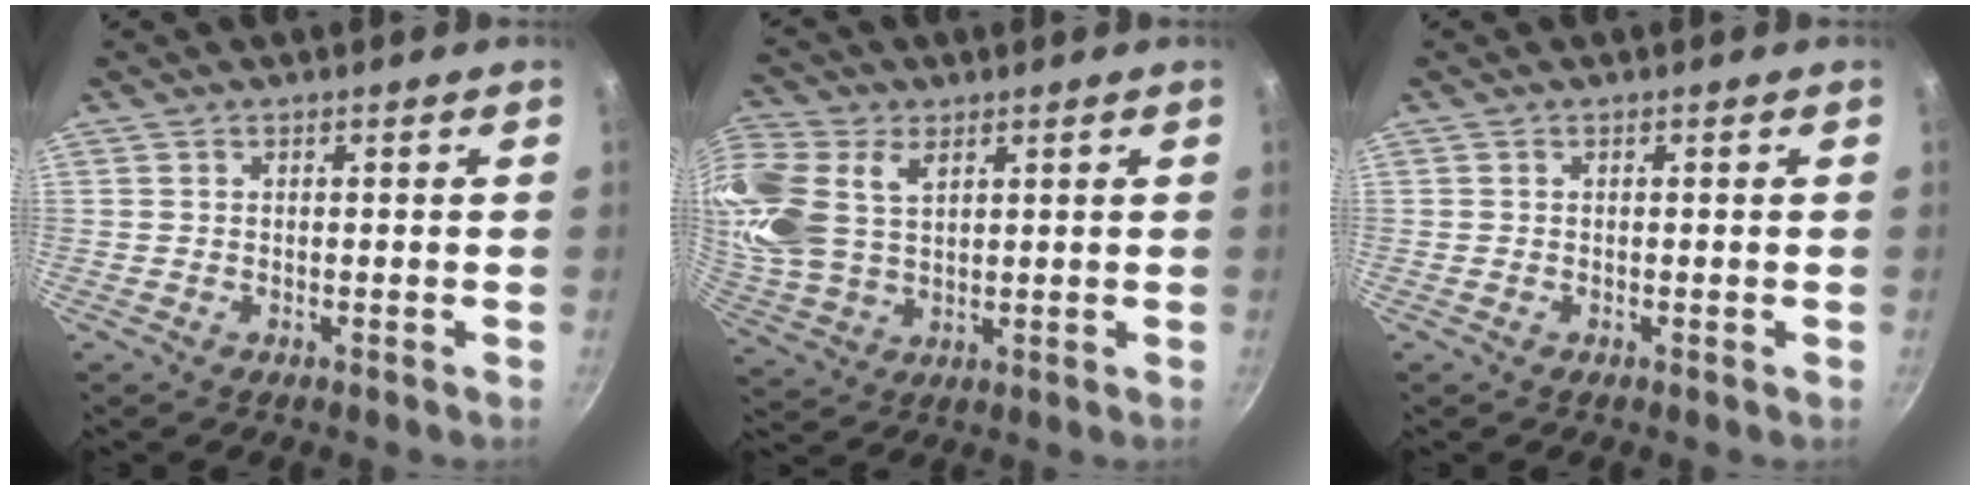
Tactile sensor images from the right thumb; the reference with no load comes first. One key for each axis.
{"total": 15.8, "fx": 5.1, "fy": 10.7, "fz": 10.4, "tx": -0.238, "ty": 0.003, "tz": 0.104}
{"total": 0.0}